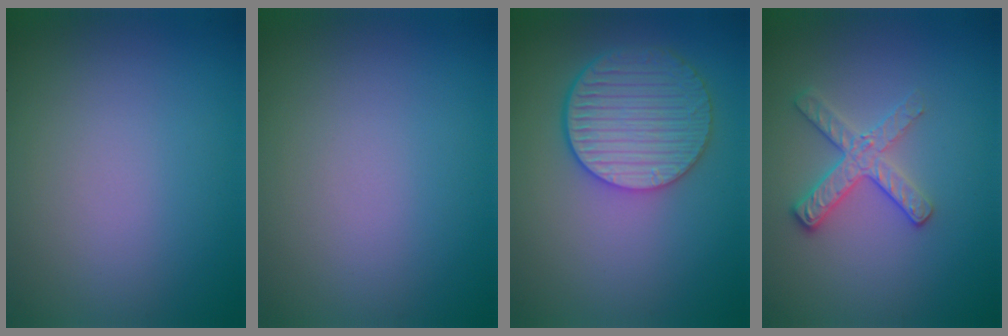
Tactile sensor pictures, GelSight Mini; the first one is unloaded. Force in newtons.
{"total": 0.0}
{"total": 5.5, "press": 4.9, "slide": 2.5}
{"total": 2.6, "press": 2.4, "slide": 0.9}